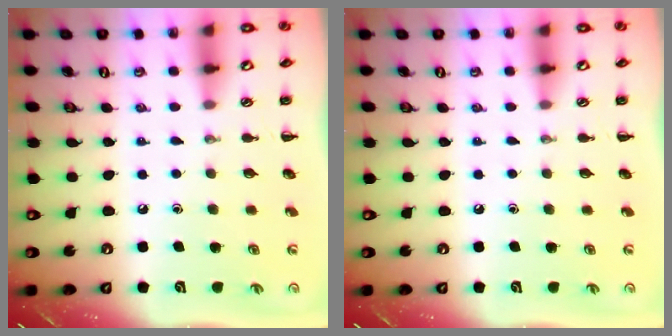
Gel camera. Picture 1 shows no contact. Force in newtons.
{"total": 0.0}